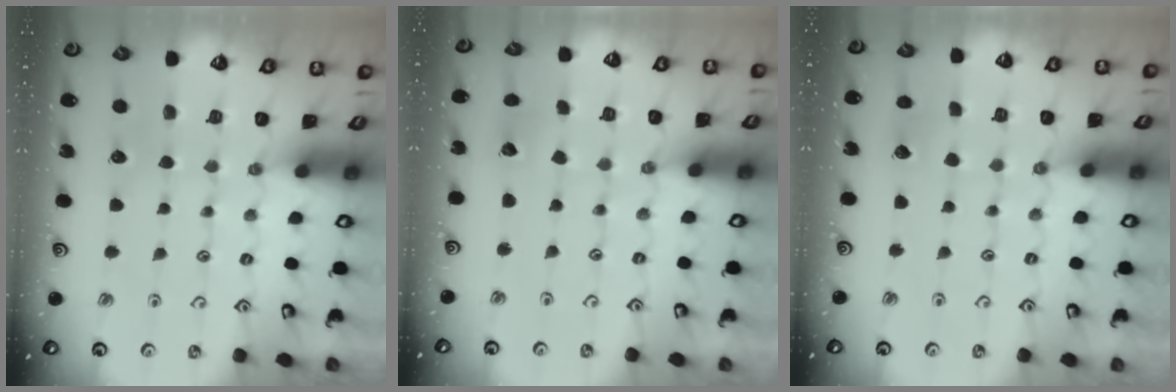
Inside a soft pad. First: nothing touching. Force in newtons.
{"total": 4.3, "press": 4.3, "slide": 0.4}
{"total": 2.4, "press": 2.4, "slide": 0.2}